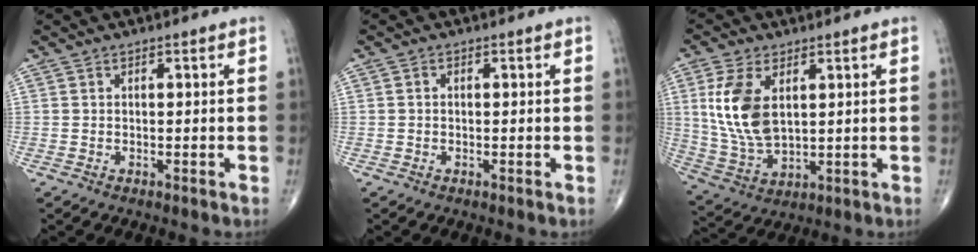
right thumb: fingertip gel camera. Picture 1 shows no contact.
{"total": 0.6, "force": [-0.1, 0.4, 0.4], "torque": [-0.005, 0.003, -0.003]}
{"total": 12.2, "force": [3.2, 6.6, 9.7], "torque": [-0.199, -0.014, 0.073]}